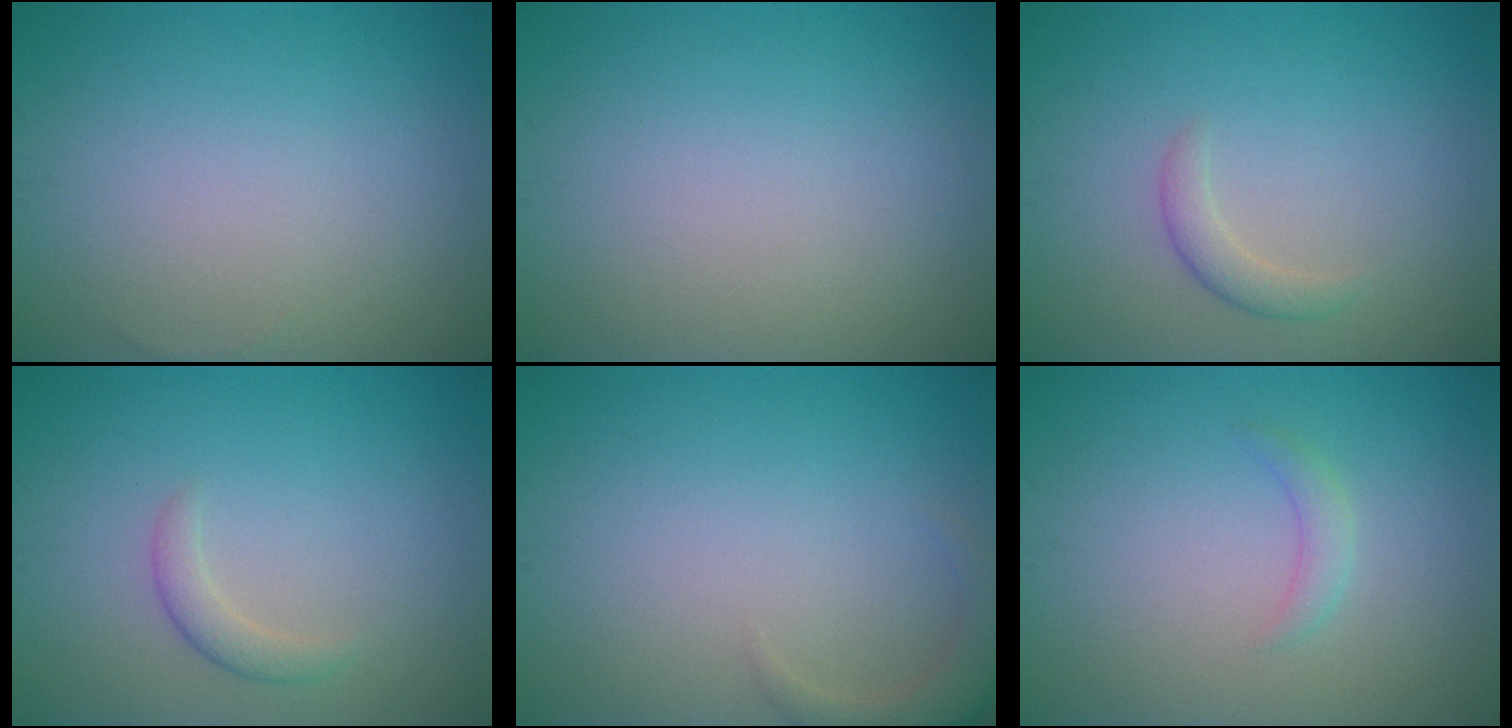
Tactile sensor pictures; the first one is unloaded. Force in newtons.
{"total": 0.0}
{"total": 1.6, "press": 1.6, "slide": 0.1}
{"total": 1.6, "press": 1.6, "slide": 0.1}
{"total": 2.6, "press": 2.6, "slide": 0.3}
{"total": 1.2, "press": 1.2, "slide": 0.1}